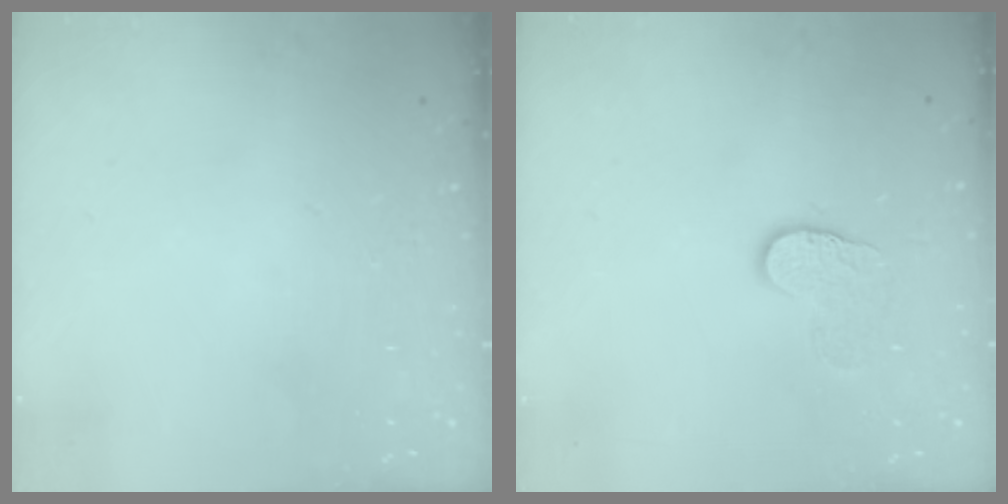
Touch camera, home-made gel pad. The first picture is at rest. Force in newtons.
{"total": 6.9, "press": 6.8, "slide": 0.5}